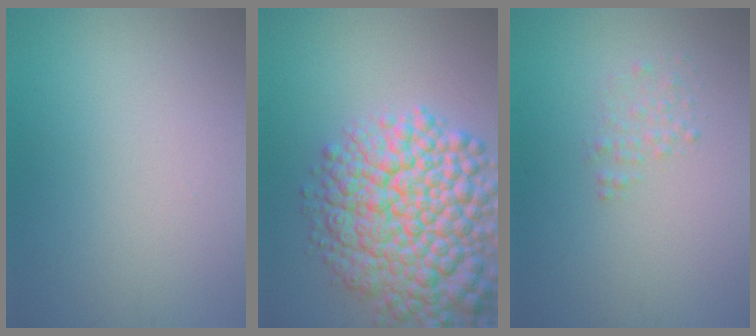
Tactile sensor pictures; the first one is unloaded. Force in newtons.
{"total": 11.4, "press": 11.4, "slide": 0.5}
{"total": 1.2, "press": 1.2, "slide": 0.0}